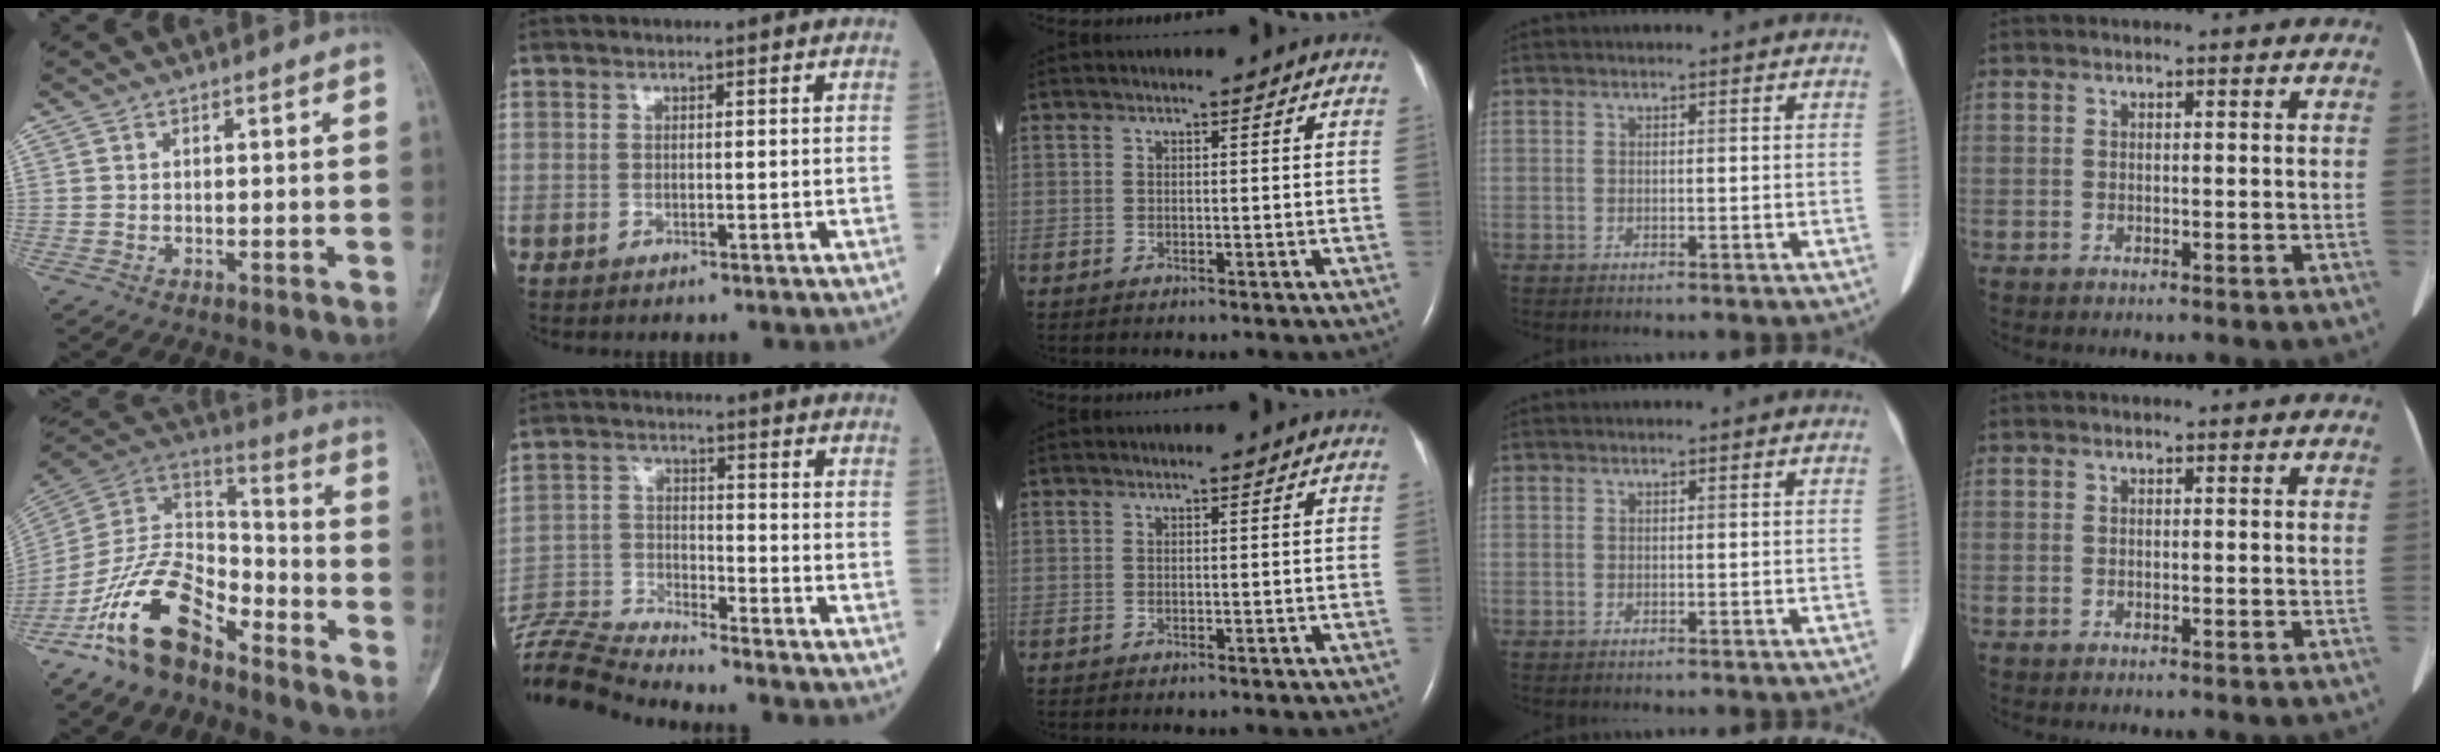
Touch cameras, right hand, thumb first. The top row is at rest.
{"thumb": {"total": 18.5, "force": [-11.5, 9.2, 11.3], "torque": [-0.189, 0.092, -0.217]}, "index": {"total": 11.3, "force": [-11.2, -1.4, 1.1], "torque": [-0.018, 0.007, -0.216]}}